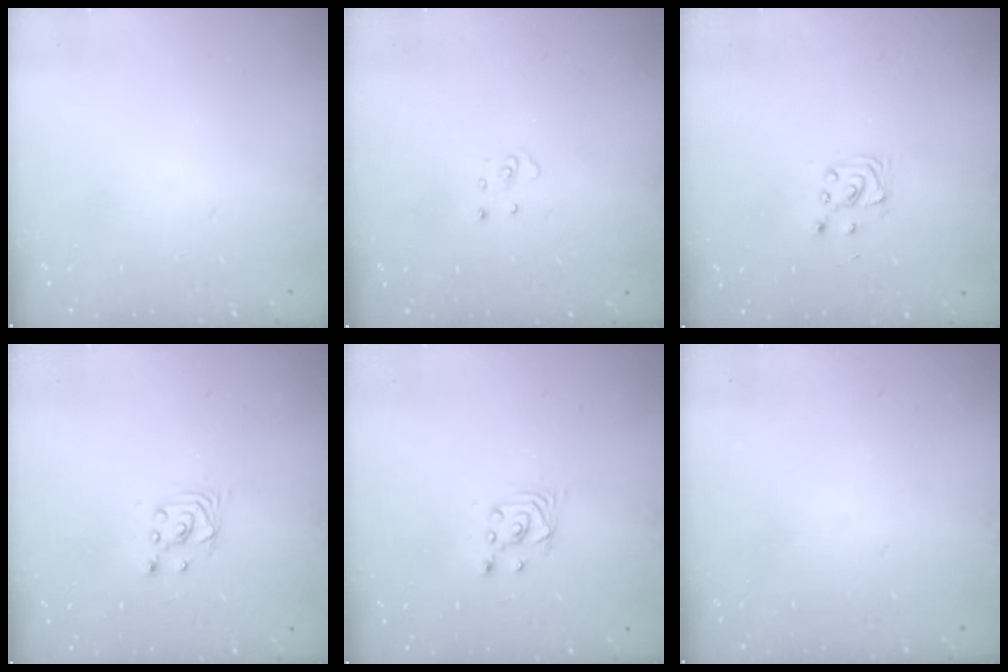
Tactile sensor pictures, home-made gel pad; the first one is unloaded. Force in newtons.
{"total": 3.4, "press": 3.4, "slide": 0.1}
{"total": 4.4, "press": 4.4, "slide": 0.5}
{"total": 2.2, "press": 2.2, "slide": 0.3}
{"total": 2.2, "press": 2.2, "slide": 0.3}
{"total": 0.0}